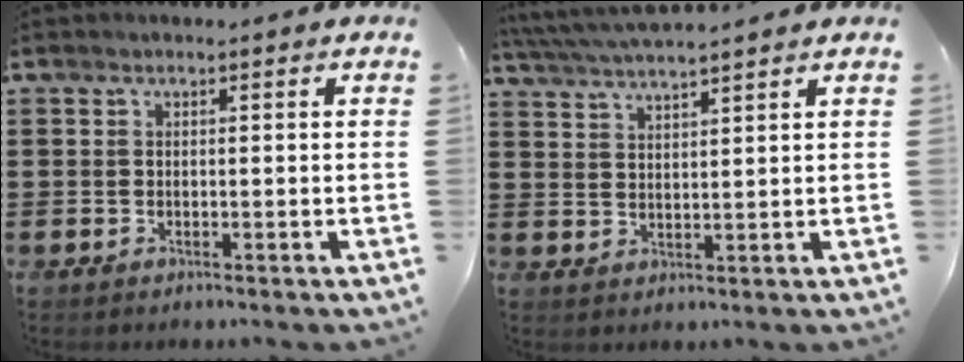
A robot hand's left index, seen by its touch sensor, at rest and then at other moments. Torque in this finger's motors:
{"motor_torque": [0.92, 0.86, 0.64, 0.21]}